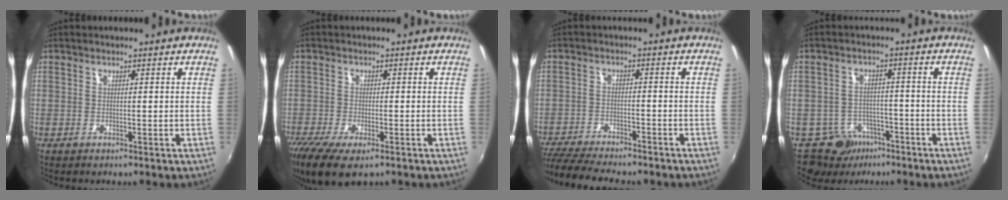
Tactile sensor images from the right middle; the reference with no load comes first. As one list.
[{"total": 9.8, "force": [-6.3, 3.4, 6.7], "torque": [-0.153, -0.044, -0.110]}, {"total": 13.5, "force": [-11.8, 2.7, 6.0], "torque": [-0.137, -0.031, -0.191]}, {"total": 6.3, "force": [-4.5, 4.3, 0.4], "torque": [-0.013, 0.020, -0.070]}]